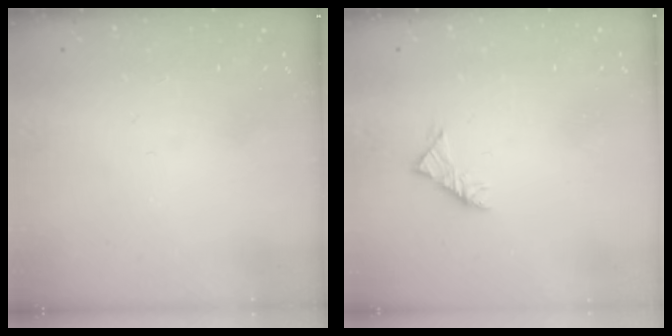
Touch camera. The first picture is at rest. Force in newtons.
{"total": 2.9, "press": 2.8, "slide": 0.8}